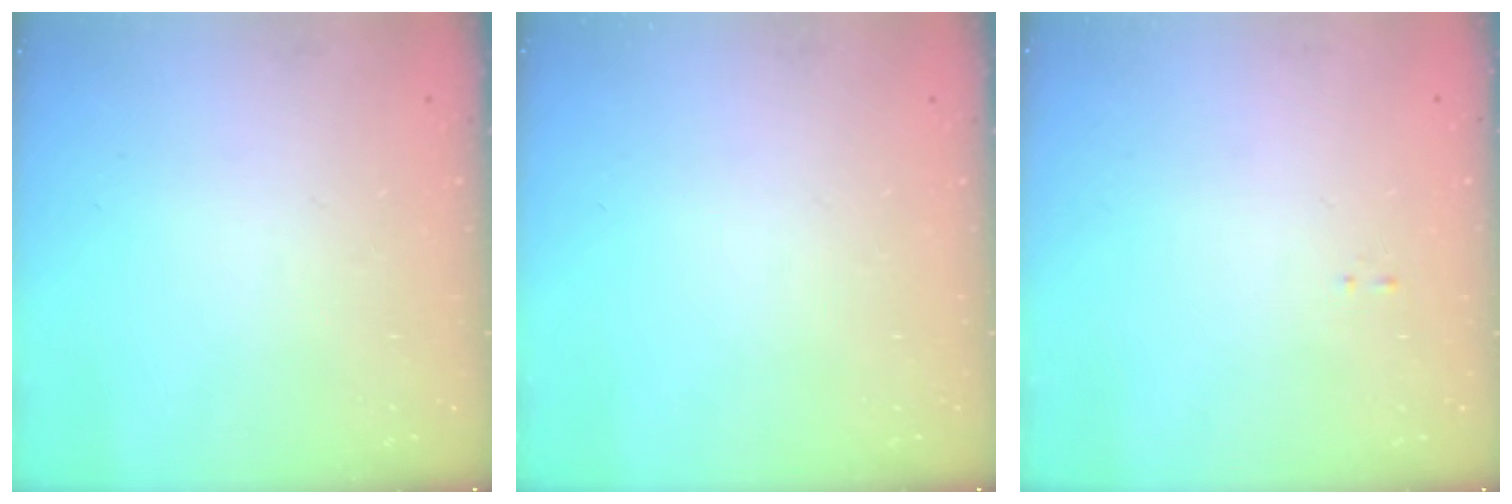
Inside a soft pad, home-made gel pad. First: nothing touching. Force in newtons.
{"total": 0.0}
{"total": 0.0}